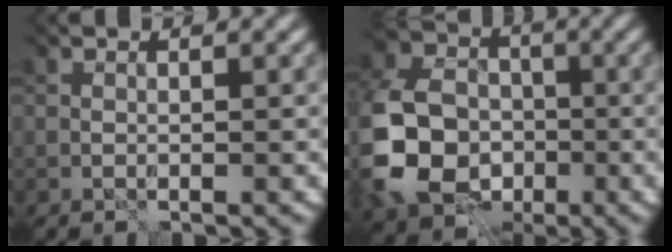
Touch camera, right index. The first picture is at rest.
{"total": 10.7, "force": [-2.5, 8.7, 5.7], "torque": [-0.142, -0.015, -0.058]}